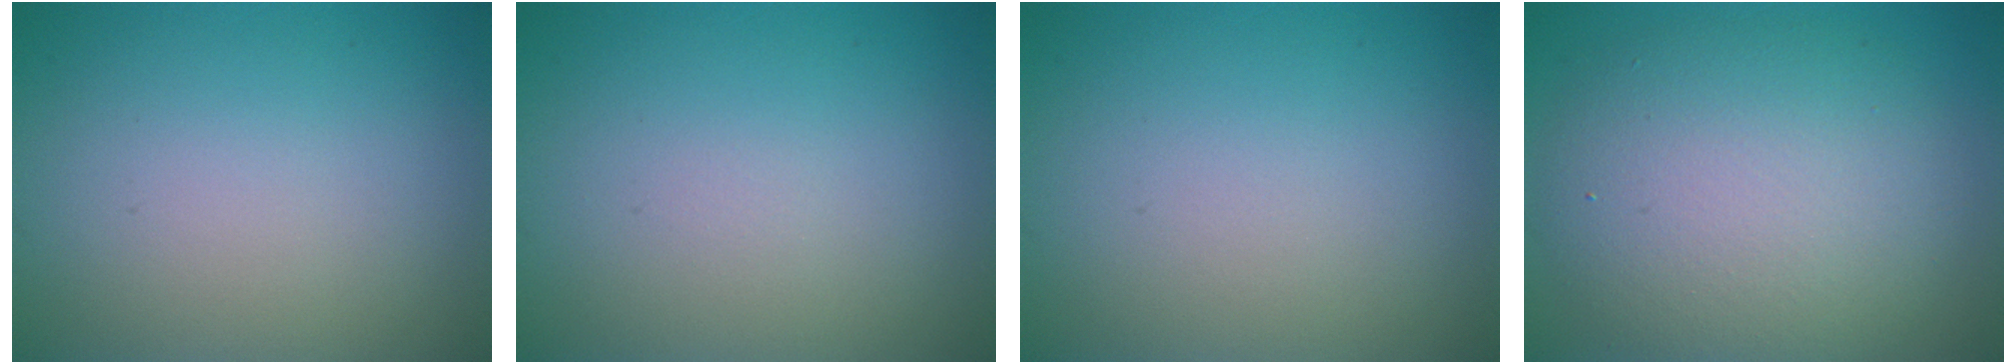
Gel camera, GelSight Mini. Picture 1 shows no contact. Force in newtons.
{"total": 0.0}
{"total": 0.0}
{"total": 8.2, "press": 8.2, "slide": 0.8}